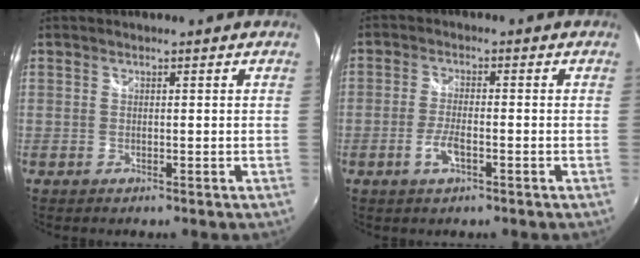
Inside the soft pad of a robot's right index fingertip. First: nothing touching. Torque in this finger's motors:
{"motor_torque": [0.02, -0.02, 0.05, 0.03]}